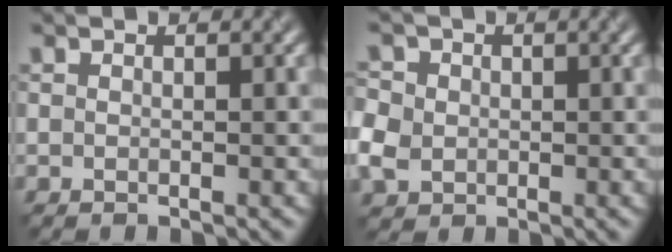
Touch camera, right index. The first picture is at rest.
{"total": 5.4, "force": [-0.3, 4.7, 2.5], "torque": [-0.065, 0.016, -0.026]}